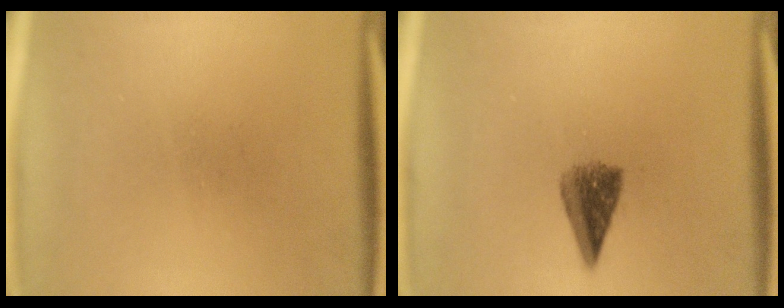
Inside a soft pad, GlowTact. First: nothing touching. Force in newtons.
{"total": 4.5}